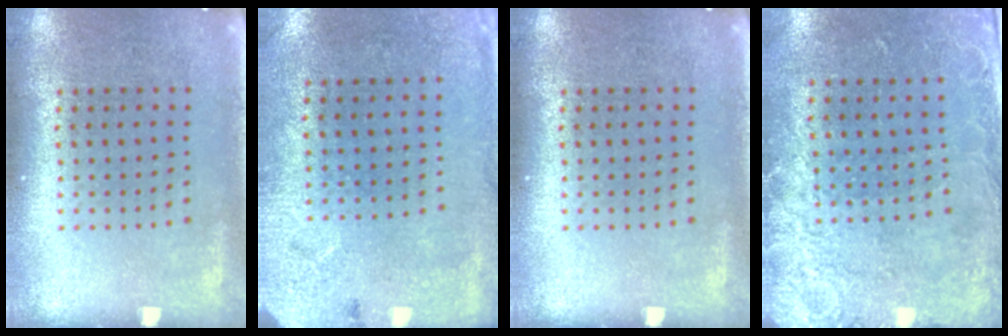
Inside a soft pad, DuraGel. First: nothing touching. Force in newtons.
{"total": 2.6, "press": 2.1, "slide": 1.6}
{"total": 0.0}
{"total": 2.6, "press": 1.9, "slide": 1.8}